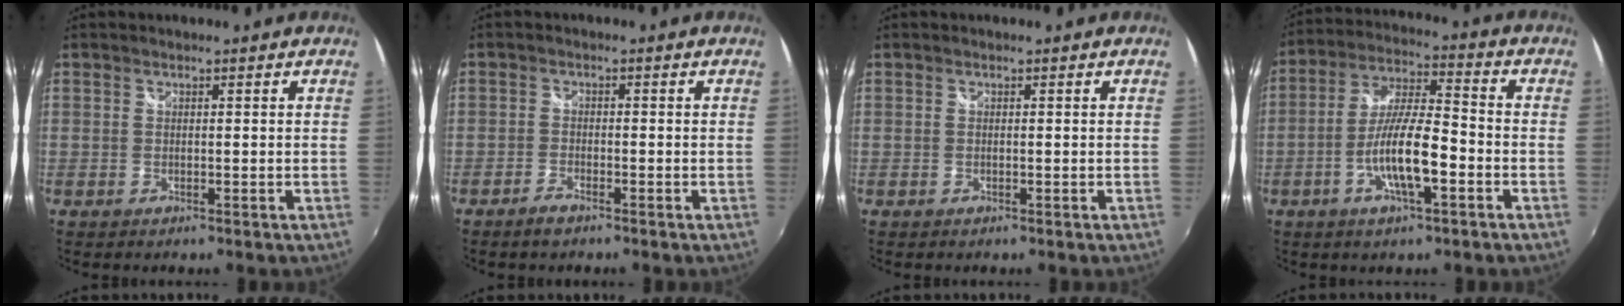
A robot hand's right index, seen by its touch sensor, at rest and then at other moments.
{"total": 2.3, "force": [-1.9, 0.8, 1.1], "torque": [-0.033, -0.002, -0.040]}
{"total": 0.0}
{"total": 11.0, "force": [-4.1, 2.3, 10.0], "torque": [-0.200, 0.000, -0.074]}